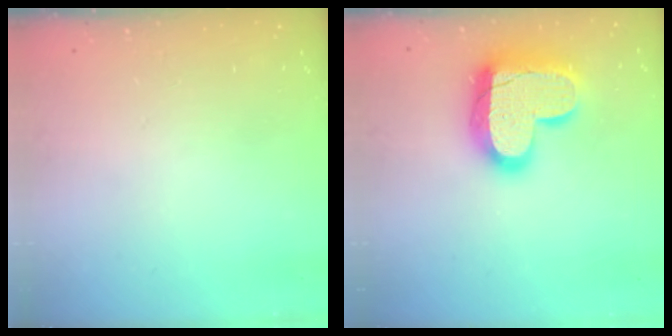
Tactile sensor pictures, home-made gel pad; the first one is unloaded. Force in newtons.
{"total": 19.3, "press": 19.2, "slide": 1.5}